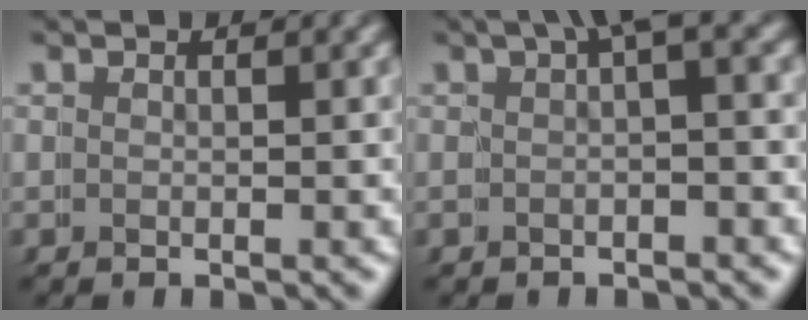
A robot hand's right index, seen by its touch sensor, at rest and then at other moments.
{"total": 1.9, "force": [0.3, -0.1, 1.8], "torque": [-0.022, 0.008, 0.004]}